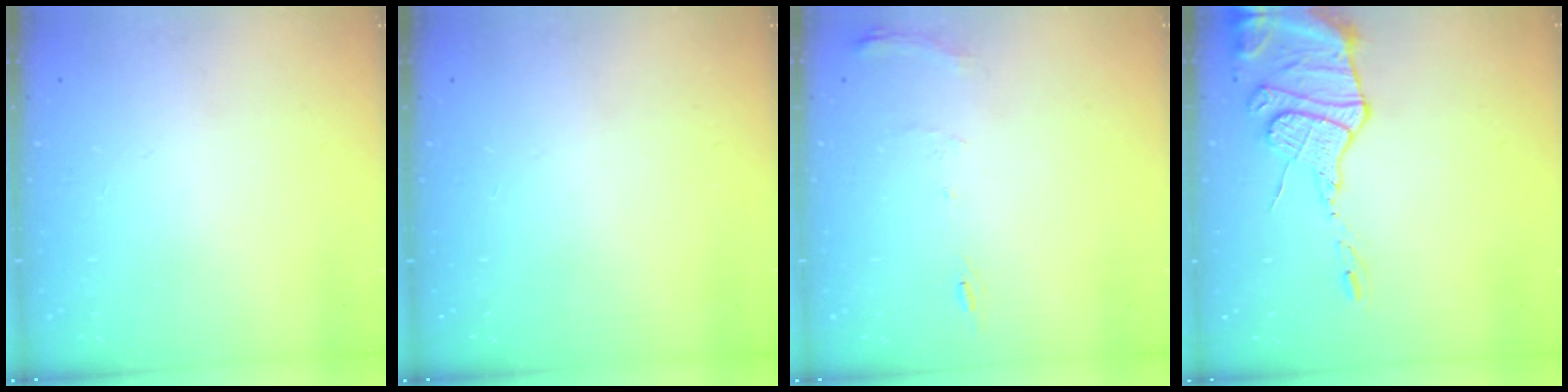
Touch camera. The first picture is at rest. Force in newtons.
{"total": 0.0}
{"total": 7.4, "press": 7.4, "slide": 0.8}
{"total": 14.4, "press": 14.4, "slide": 1.4}